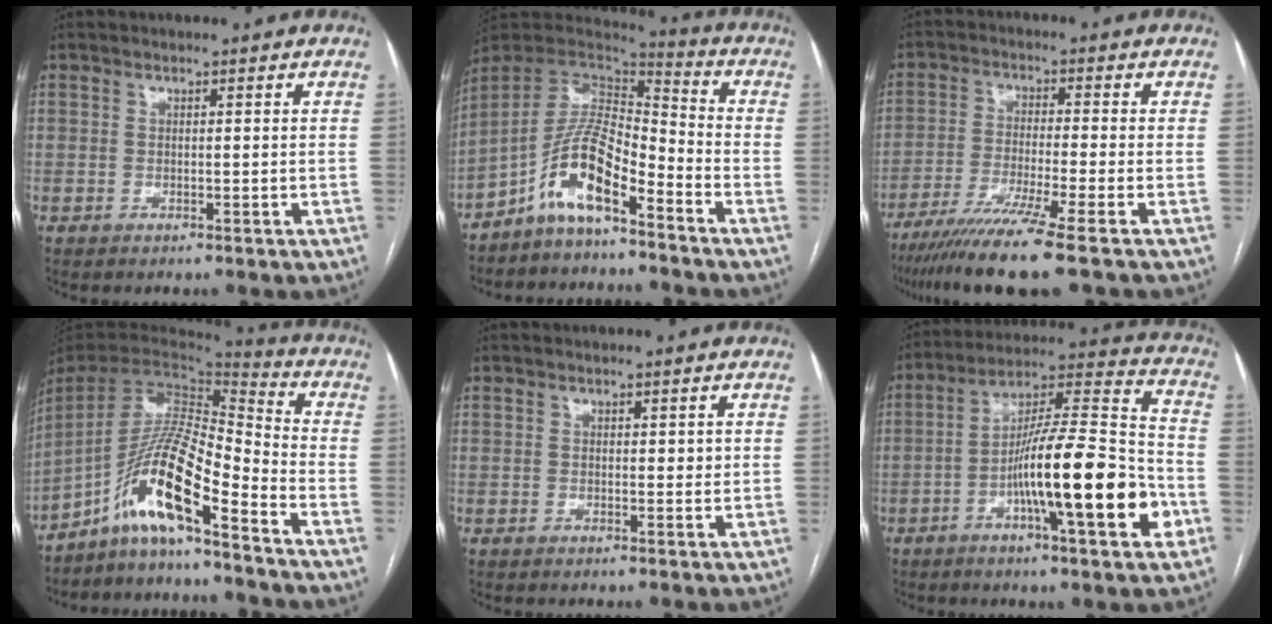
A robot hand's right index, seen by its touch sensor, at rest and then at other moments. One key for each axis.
{"total": 10.7, "fx": -6.5, "fy": 3.0, "fz": 8.0, "tx": -0.157, "ty": 0.024, "tz": -0.122}
{"total": 11.0, "fx": -8.0, "fy": -1.8, "fz": 7.3, "tx": -0.121, "ty": -0.033, "tz": -0.134}
{"total": 13.5, "fx": -8.9, "fy": 0.7, "fz": 10.2, "tx": -0.189, "ty": 0.014, "tz": -0.165}
{"total": 1.3, "fx": 0.4, "fy": 0.7, "fz": 1.0, "tx": -0.009, "ty": 0.001, "tz": 0.006}
{"total": 19.9, "fx": -6.4, "fy": 2.0, "fz": 18.7, "tx": -0.297, "ty": 0.004, "tz": -0.101}